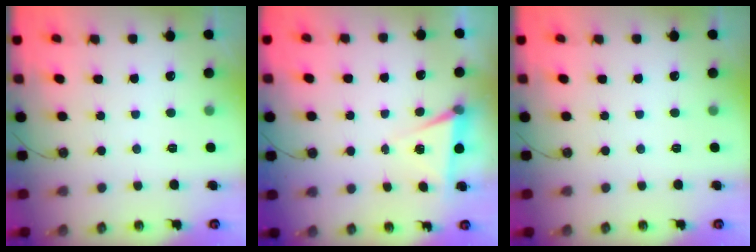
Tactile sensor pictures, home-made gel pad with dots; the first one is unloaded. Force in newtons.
{"total": 5.3, "press": 2.9, "slide": 4.4}
{"total": 0.0}